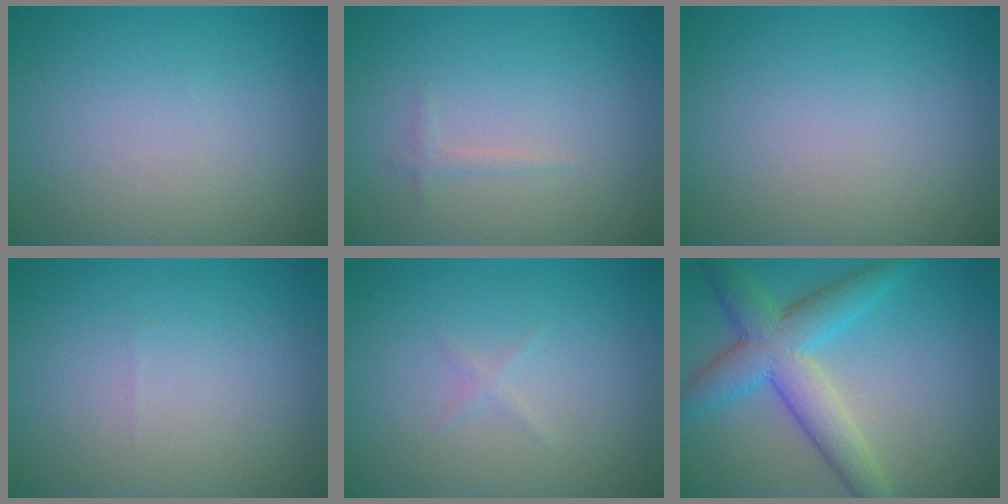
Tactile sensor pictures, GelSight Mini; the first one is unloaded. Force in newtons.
{"total": 0.7, "press": 0.7, "slide": 0.1}
{"total": 0.0}
{"total": 0.0}
{"total": 0.5, "press": 0.5, "slide": 0.0}
{"total": 5.3, "press": 5.3, "slide": 0.2}